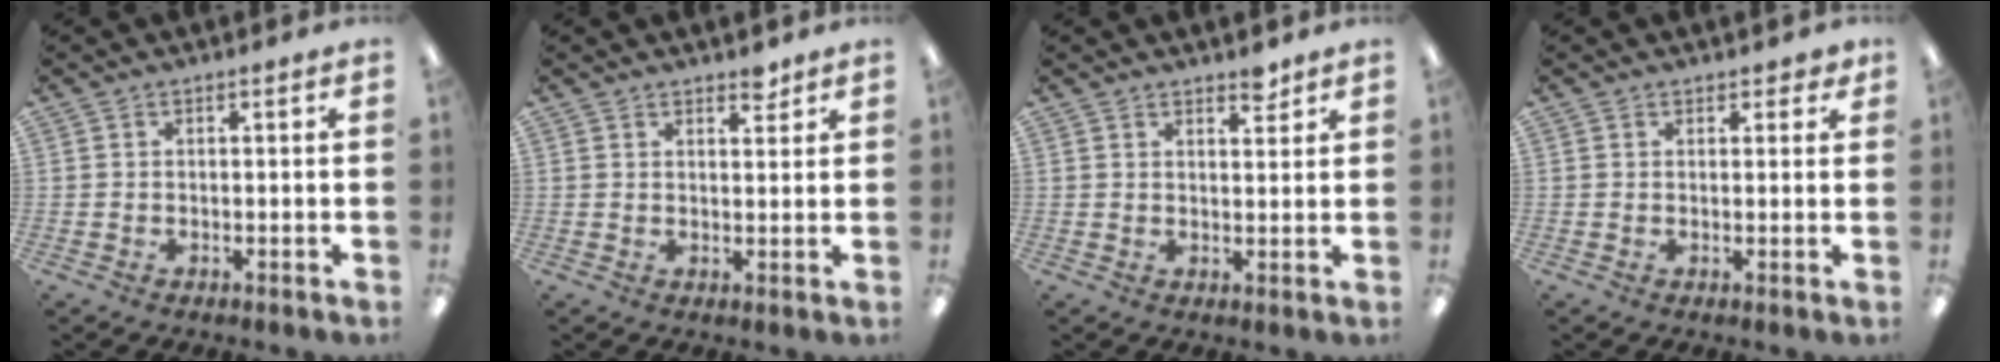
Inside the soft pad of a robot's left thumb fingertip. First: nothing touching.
{"total": 2.9, "force": [2.6, 1.0, 0.9], "torque": [0.003, -0.017, 0.042]}
{"total": 3.2, "force": [2.8, 1.0, 1.0], "torque": [0.000, -0.019, 0.047]}
{"total": 1.9, "force": [1.5, 1.0, 0.5], "torque": [0.005, -0.004, 0.026]}